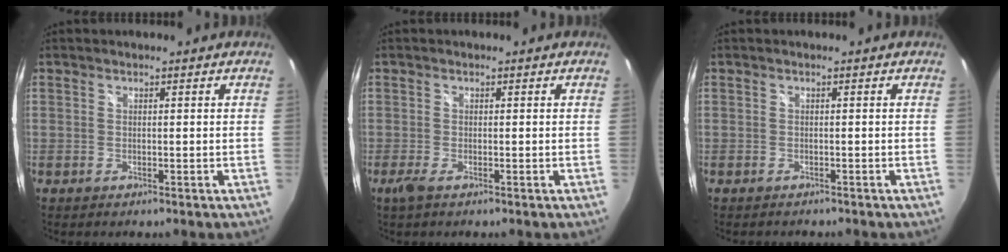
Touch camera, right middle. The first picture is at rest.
{"total": 1.6, "force": [-0.8, 0.0, 1.3], "torque": [-0.028, -0.006, -0.018]}
{"total": 1.6, "force": [-1.5, 0.5, 0.4], "torque": [-0.013, -0.009, -0.021]}